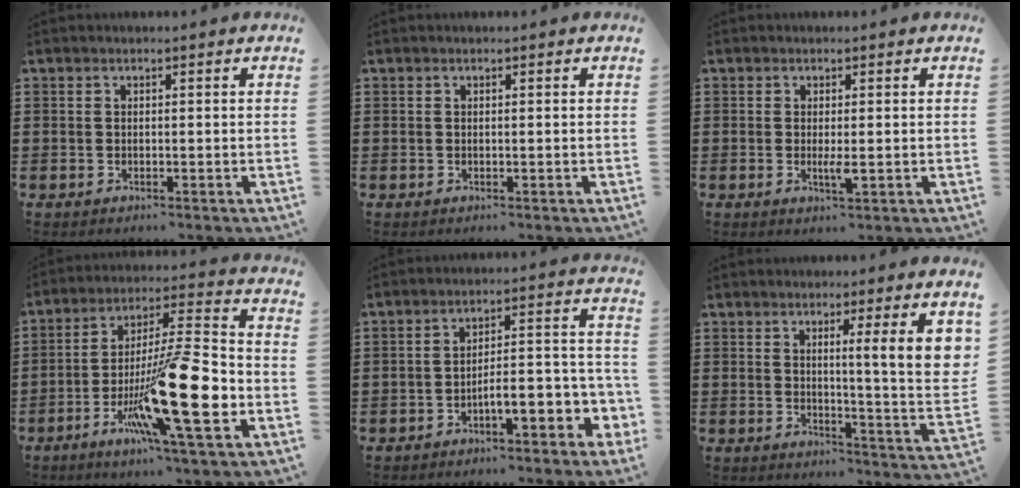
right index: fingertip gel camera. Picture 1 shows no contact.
{"total": 0.0}
{"total": 2.1, "force": [-0.2, 0.3, 2.0], "torque": [-0.037, -0.005, -0.003]}
{"total": 19.3, "force": [-6.7, 3.6, 17.7], "torque": [-0.314, -0.004, -0.106]}
{"total": 5.1, "force": [-3.2, 1.1, 3.8], "torque": [-0.061, -0.015, -0.065]}
{"total": 7.4, "force": [3.2, -0.3, 6.6], "torque": [-0.108, -0.024, 0.047]}